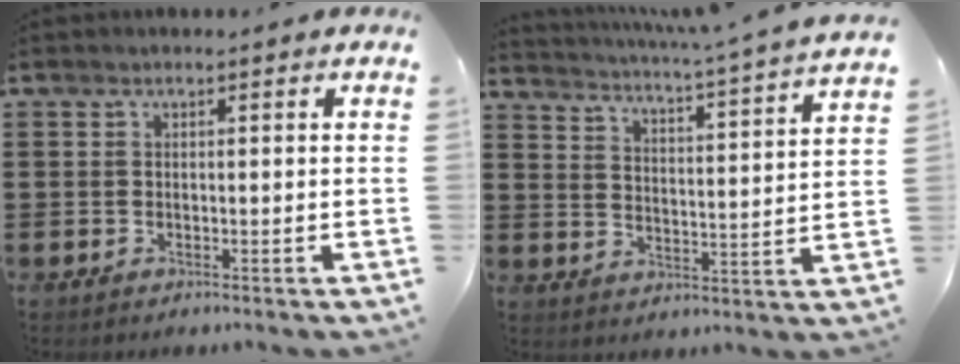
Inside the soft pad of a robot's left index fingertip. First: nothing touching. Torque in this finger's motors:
{"motor_torque": [0.03, 0.06, 0.10, 0.09]}